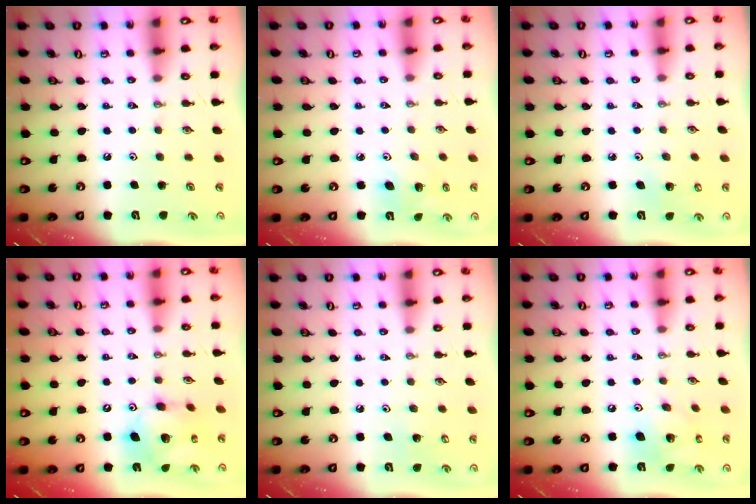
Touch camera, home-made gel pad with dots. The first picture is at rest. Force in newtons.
{"total": 4.1, "press": 3.5, "slide": 2.1}
{"total": 3.0, "press": 3.0, "slide": 0.2}
{"total": 12.5, "press": 12.5, "slide": 1.3}
{"total": 2.8, "press": 2.8, "slide": 0.2}
{"total": 13.4, "press": 13.0, "slide": 3.0}